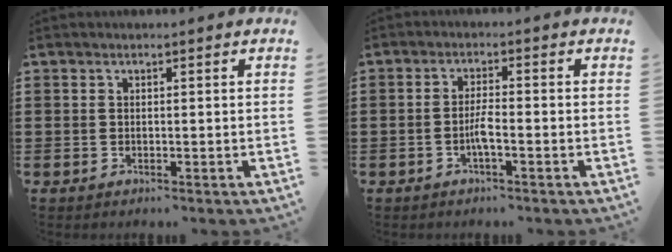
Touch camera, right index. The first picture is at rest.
{"total": 2.9, "force": [-1.1, 0.3, 2.7], "torque": [-0.064, -0.004, -0.026]}